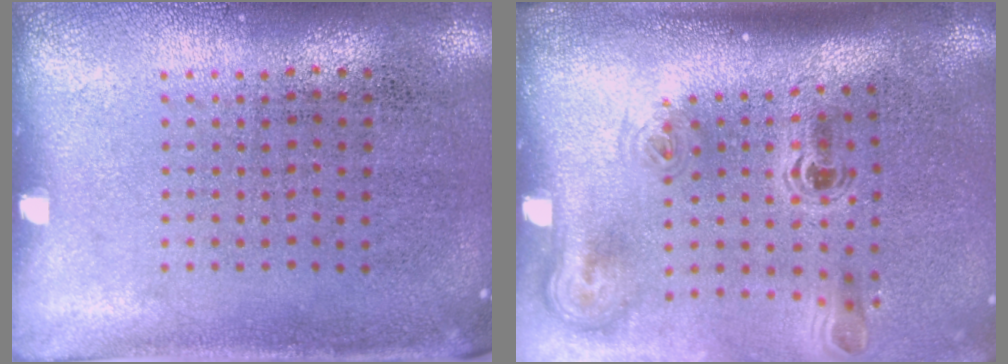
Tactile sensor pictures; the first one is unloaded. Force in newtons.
{"total": 2.3, "press": 1.5, "slide": 1.7}